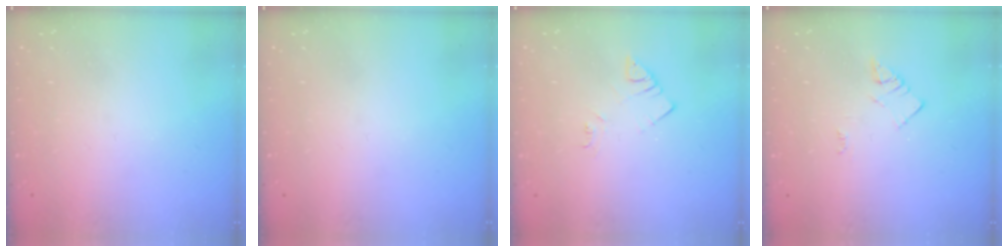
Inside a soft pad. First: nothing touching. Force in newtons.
{"total": 0.0}
{"total": 2.9, "press": 2.9, "slide": 0.6}
{"total": 2.3, "press": 2.3, "slide": 0.3}